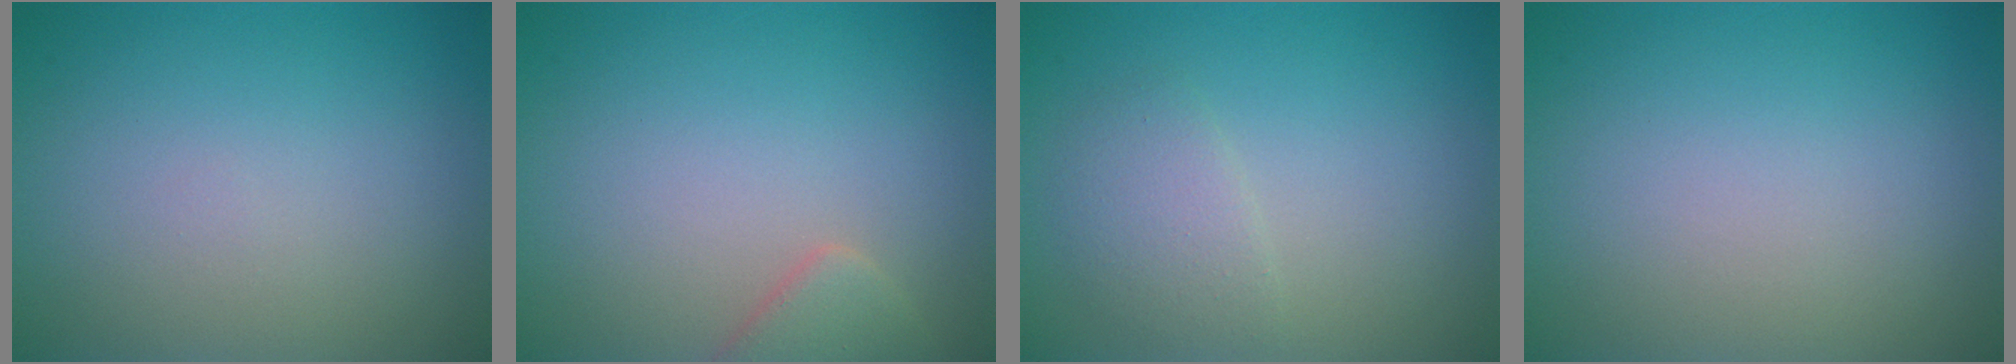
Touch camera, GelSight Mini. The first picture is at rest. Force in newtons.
{"total": 2.1, "press": 2.1, "slide": 0.2}
{"total": 2.0, "press": 2.0, "slide": 0.1}
{"total": 0.0}